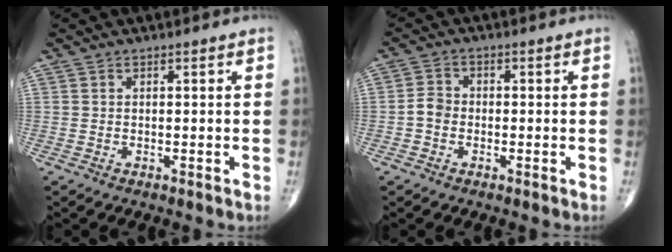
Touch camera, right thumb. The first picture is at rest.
{"total": 3.1, "force": [-1.0, 2.5, 1.5], "torque": [-0.020, 0.009, -0.026]}